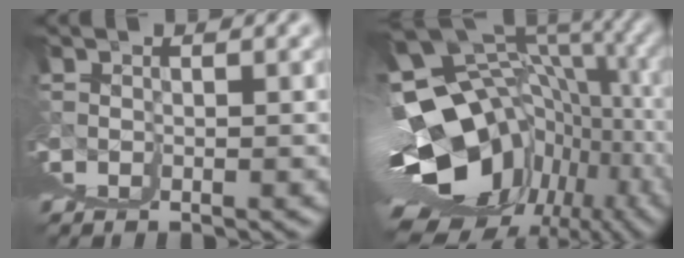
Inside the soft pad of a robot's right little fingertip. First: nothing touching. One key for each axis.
{"total": 17.8, "fx": 0.5, "fy": 7.0, "fz": 16.3, "tx": -0.202, "ty": -0.005, "tz": 0.033}